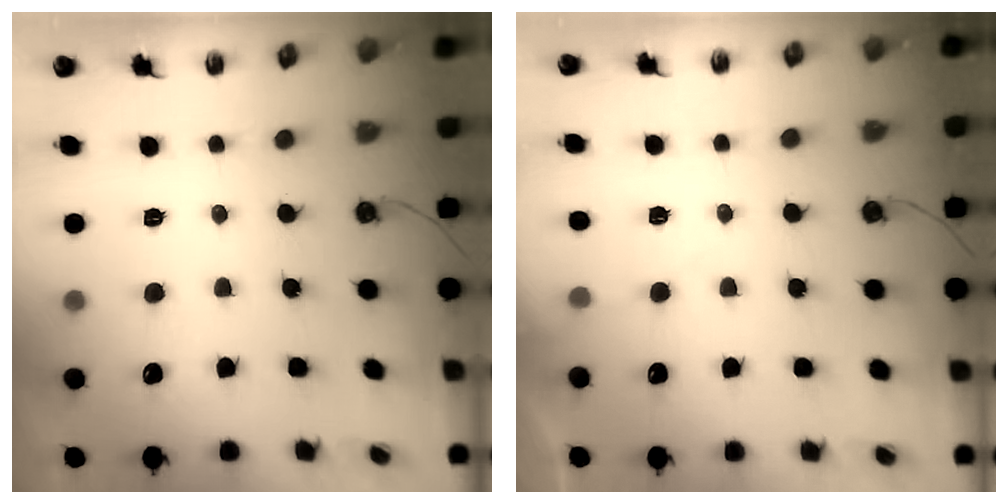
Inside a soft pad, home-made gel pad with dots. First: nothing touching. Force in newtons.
{"total": 4.3, "press": 4.2, "slide": 0.8}